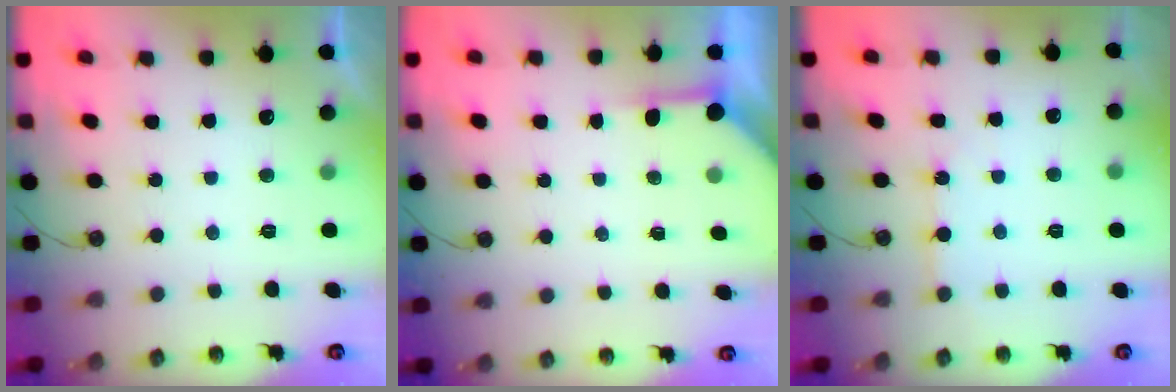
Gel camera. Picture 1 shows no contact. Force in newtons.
{"total": 3.8, "press": 3.8, "slide": 0.4}
{"total": 3.9, "press": 3.8, "slide": 0.4}